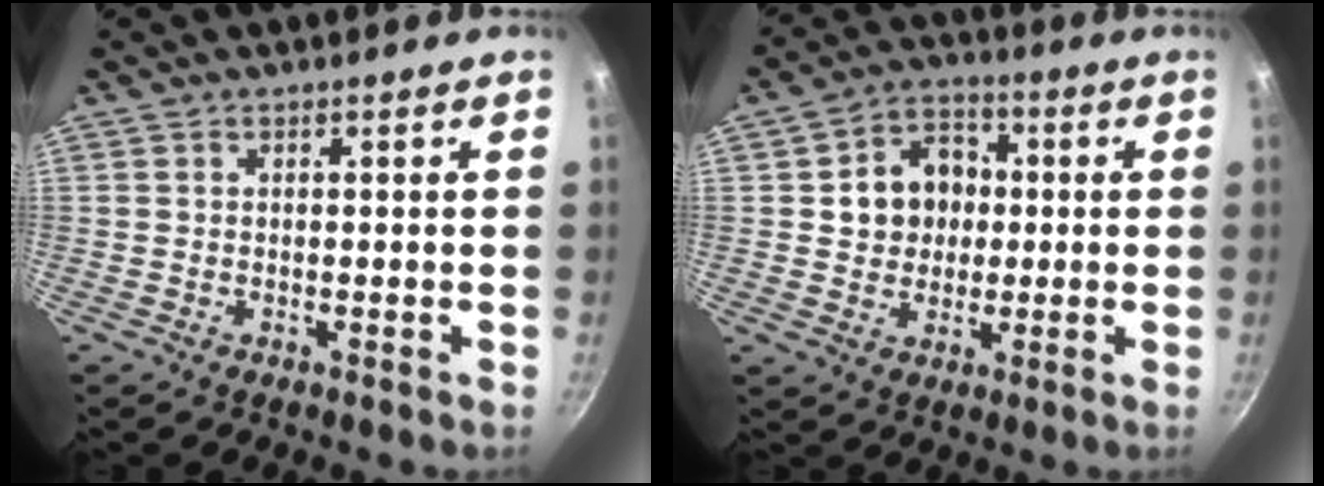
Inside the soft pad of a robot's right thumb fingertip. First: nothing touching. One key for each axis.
{"total": 10.3, "fx": 1.0, "fy": 8.8, "fz": 5.3, "tx": -0.048, "ty": 0.013, "tz": 0.009}